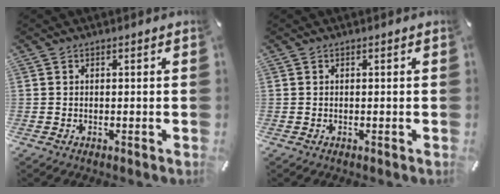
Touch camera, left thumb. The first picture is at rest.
{"total": 0.0}